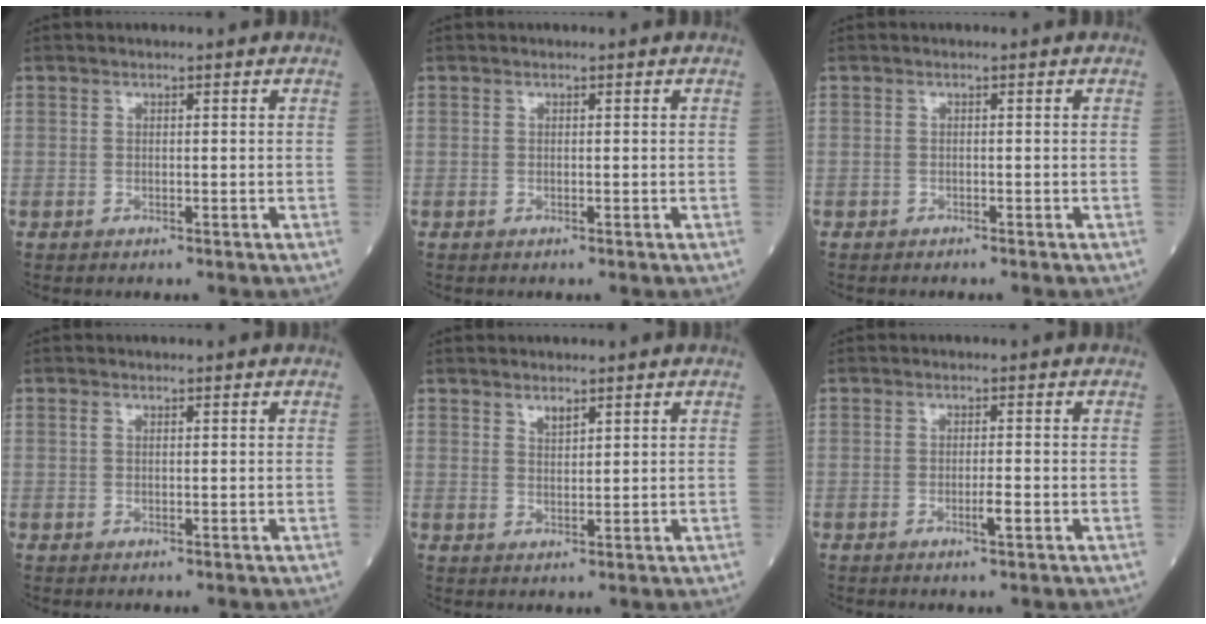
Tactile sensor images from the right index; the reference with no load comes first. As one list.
[{"total": 0.0}, {"total": 0.5, "force": [-0.5, 0.1, 0.0], "torque": [-0.006, 0.000, -0.011]}, {"total": 0.5, "force": [0.3, 0.2, 0.4], "torque": [-0.015, 0.006, 0.005]}, {"total": 1.7, "force": [1.4, 0.5, 0.9], "torque": [-0.018, -0.003, 0.027]}, {"total": 1.8, "force": [-0.8, 0.1, 1.7], "torque": [-0.029, -0.002, -0.014]}]